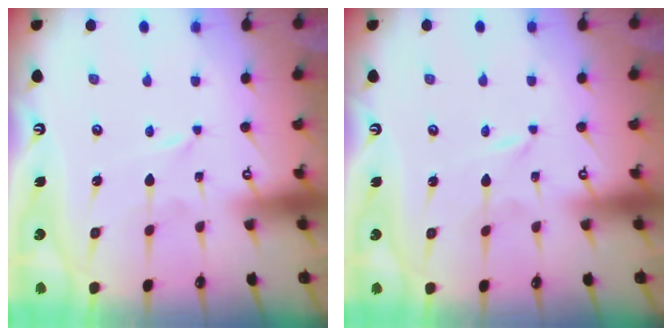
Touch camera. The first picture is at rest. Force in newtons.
{"total": 0.0}